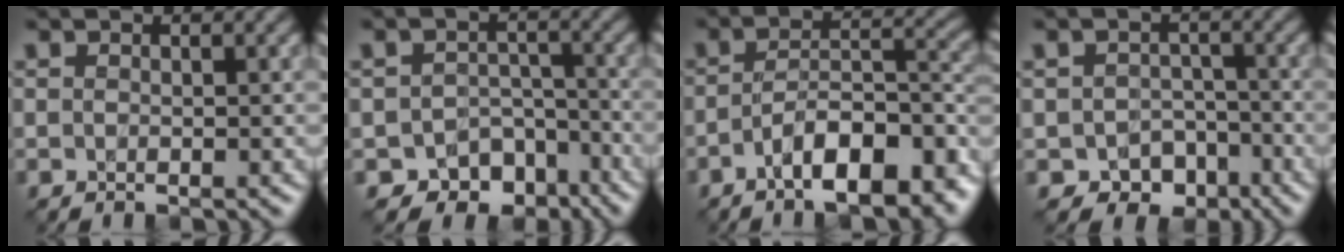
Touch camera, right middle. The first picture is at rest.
{"total": 7.3, "force": [-5.4, 4.6, 1.7], "torque": [0.002, -0.003, -0.063]}
{"total": 9.3, "force": [-4.7, 3.5, 7.2], "torque": [-0.104, 0.004, -0.075]}
{"total": 4.0, "force": [-2.3, 3.0, 1.4], "torque": [-0.011, -0.004, -0.029]}